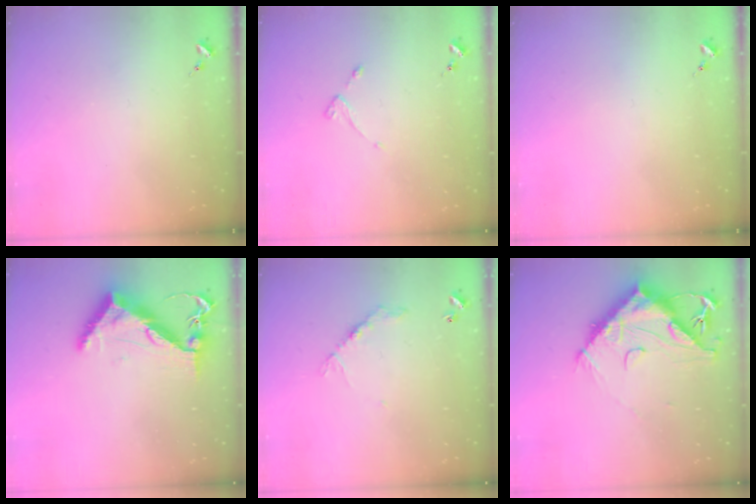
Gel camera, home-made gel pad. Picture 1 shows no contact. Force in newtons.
{"total": 2.6, "press": 2.6, "slide": 0.5}
{"total": 0.0}
{"total": 10.7, "press": 10.6, "slide": 1.3}
{"total": 6.4, "press": 6.4, "slide": 0.4}
{"total": 15.7, "press": 15.6, "slide": 1.4}